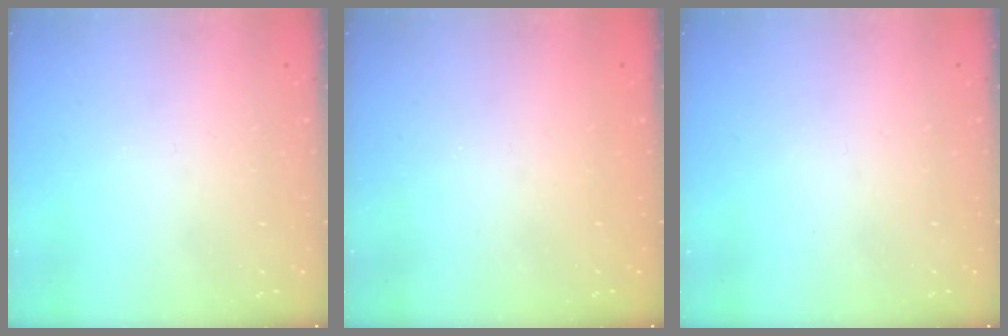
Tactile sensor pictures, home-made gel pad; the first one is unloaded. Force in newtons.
{"total": 1.0, "press": 1.0, "slide": 0.2}
{"total": 0.0}